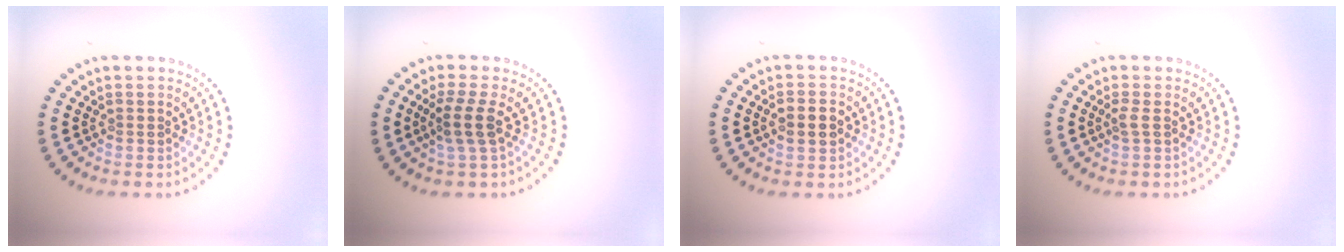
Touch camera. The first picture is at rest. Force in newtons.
{"total": 2.5, "press": 1.9, "slide": 1.5}
{"total": 2.3, "press": 2.3, "slide": 0.2}
{"total": 0.9, "press": 0.7, "slide": 0.7}